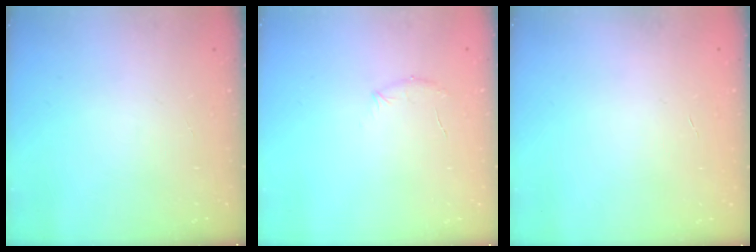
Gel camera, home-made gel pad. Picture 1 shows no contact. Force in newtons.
{"total": 6.2, "press": 6.0, "slide": 1.5}
{"total": 0.0}